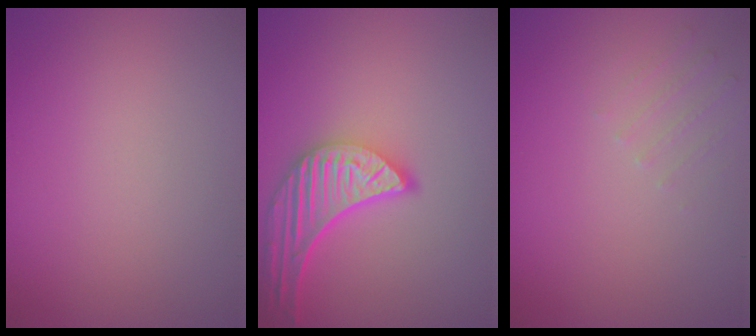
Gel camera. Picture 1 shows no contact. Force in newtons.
{"total": 5.2, "press": 4.2, "slide": 3.2}
{"total": 1.3, "press": 1.3, "slide": 0.4}